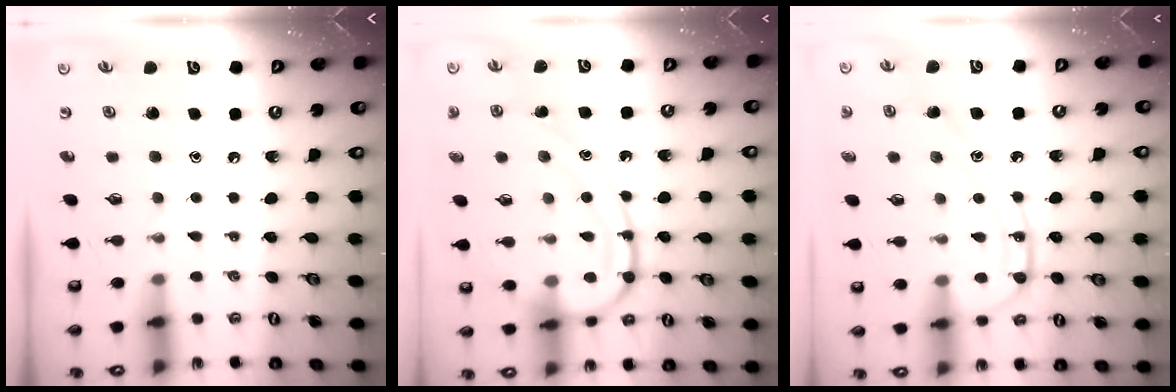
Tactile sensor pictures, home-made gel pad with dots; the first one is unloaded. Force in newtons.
{"total": 14.7, "press": 14.7, "slide": 0.4}
{"total": 11.5, "press": 11.5, "slide": 0.4}